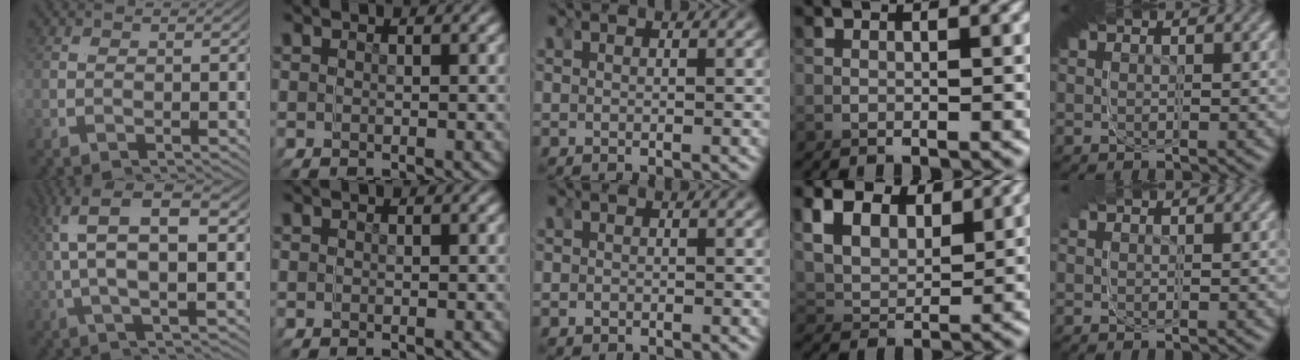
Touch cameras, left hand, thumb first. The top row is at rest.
{"thumb": {"total": 6.9, "force": [3.6, 0.1, 5.9], "torque": [-0.107, 0.034, 0.043]}, "middle": {"total": 0.8, "force": [0.6, 0.5, 0.1], "torque": [-0.002, 0.000, 0.010]}, "ring": {"total": 4.9, "force": [3.6, -0.6, -3.4], "torque": [0.032, 0.028, 0.039]}, "little": {"total": 0.7, "force": [0.6, -0.3, -0.4], "torque": [0.005, 0.000, 0.010]}}